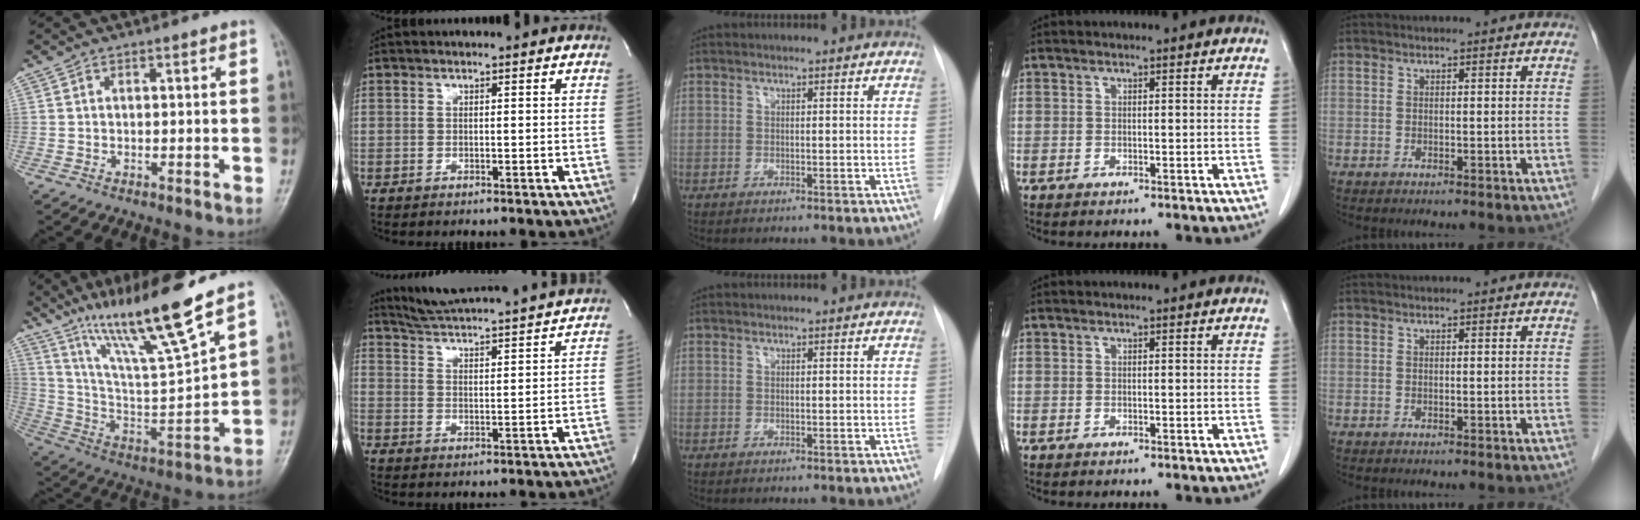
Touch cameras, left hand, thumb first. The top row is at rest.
{"thumb": {"total": 19.2, "force": [13.8, 1.2, 13.3], "torque": [-0.211, -0.070, 0.251]}, "index": {"total": 18.0, "force": [17.1, -0.4, 5.9], "torque": [-0.106, -0.017, 0.237]}}